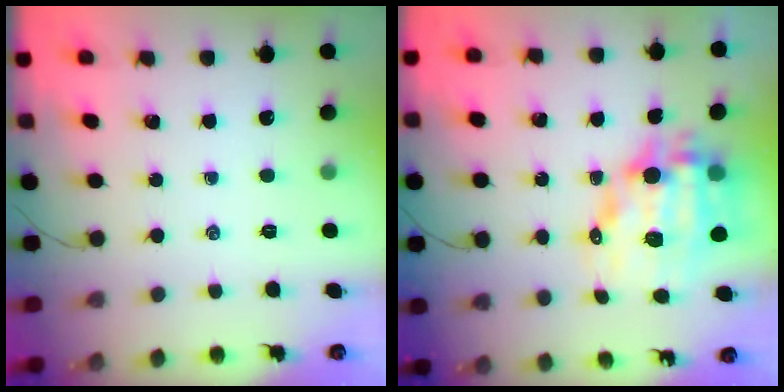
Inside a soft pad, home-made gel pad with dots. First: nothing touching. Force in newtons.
{"total": 14.1, "press": 13.8, "slide": 3.1}